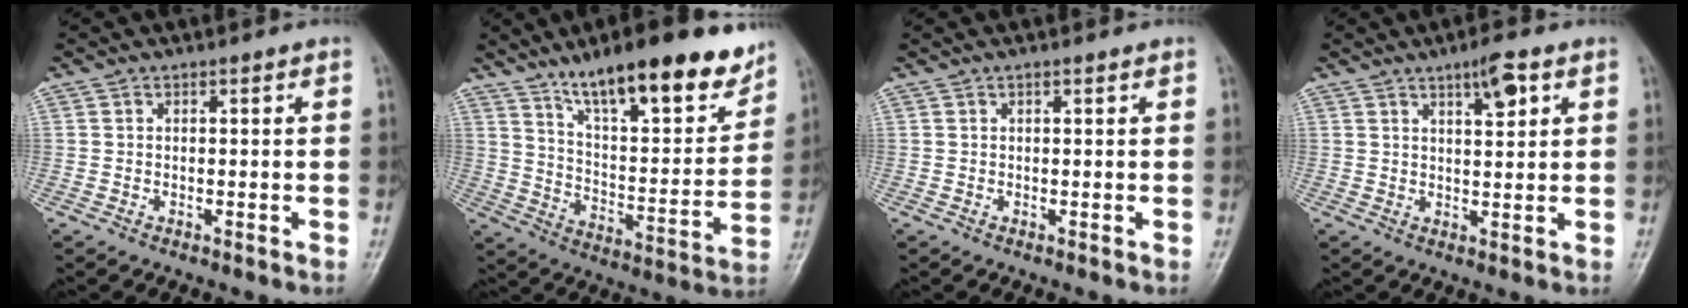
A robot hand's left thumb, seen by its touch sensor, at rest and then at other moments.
{"total": 21.5, "force": [14.8, 6.5, 14.2], "torque": [-0.177, -0.065, 0.239]}
{"total": 0.8, "force": [0.5, 0.2, 0.7], "torque": [-0.011, 0.004, 0.006]}
{"total": 5.3, "force": [2.8, 1.5, 4.2], "torque": [-0.061, -0.010, 0.044]}